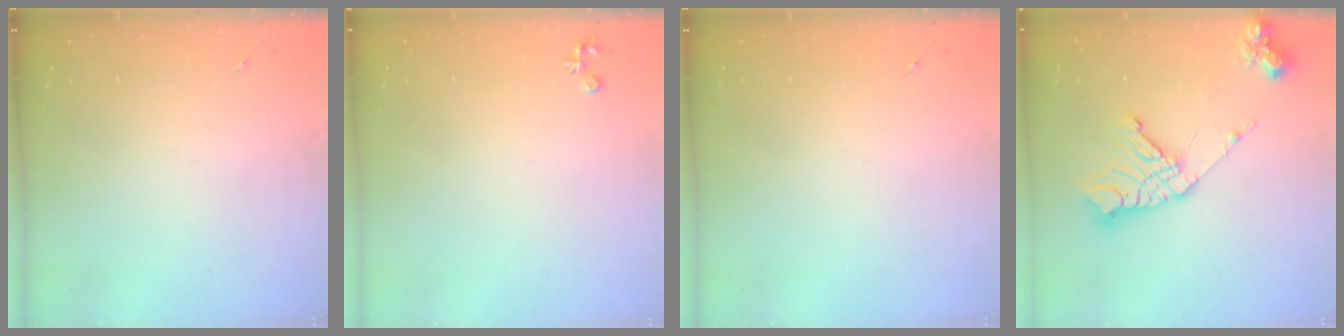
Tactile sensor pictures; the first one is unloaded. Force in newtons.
{"total": 3.7, "press": 3.6, "slide": 0.4}
{"total": 0.0}
{"total": 16.4, "press": 16.3, "slide": 1.9}